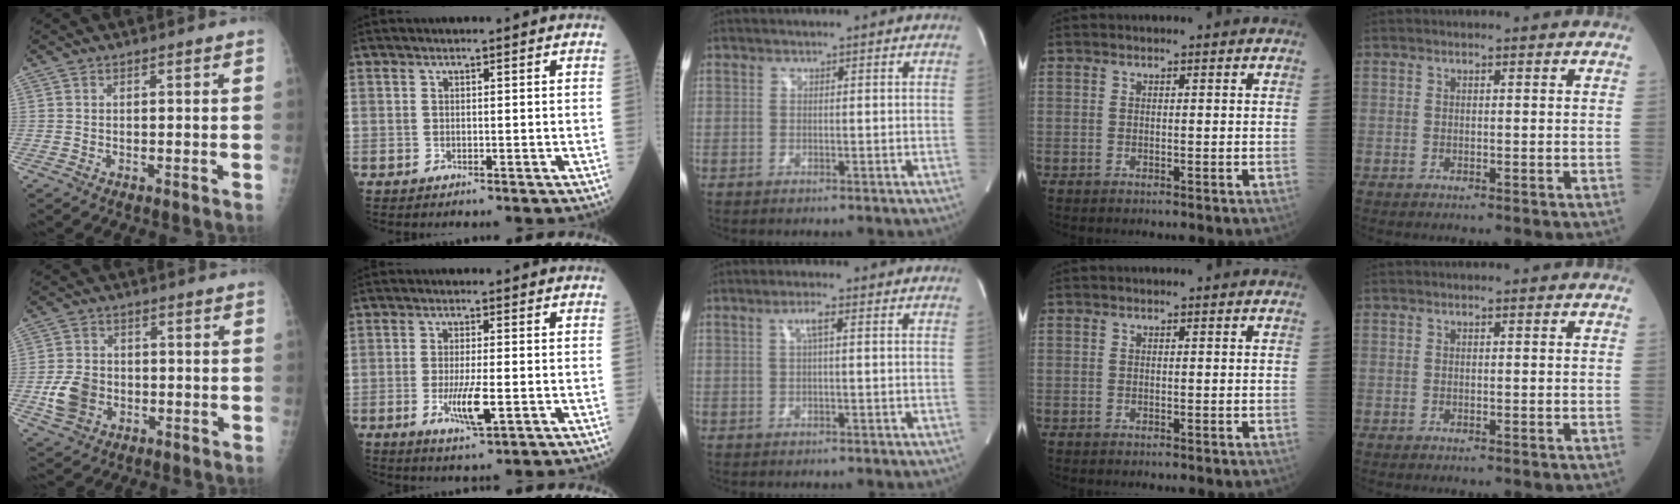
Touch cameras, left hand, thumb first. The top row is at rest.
{"thumb": {"total": 7.4, "force": [-2.0, 5.9, 4.1], "torque": [-0.066, 0.009, -0.034]}, "index": {"total": 5.2, "force": [-1.4, 0.8, 5.0], "torque": [-0.102, -0.011, -0.022]}, "middle": {"total": 2.1, "force": [0.6, 0.2, 2.0], "torque": [-0.041, 0.003, 0.010]}}